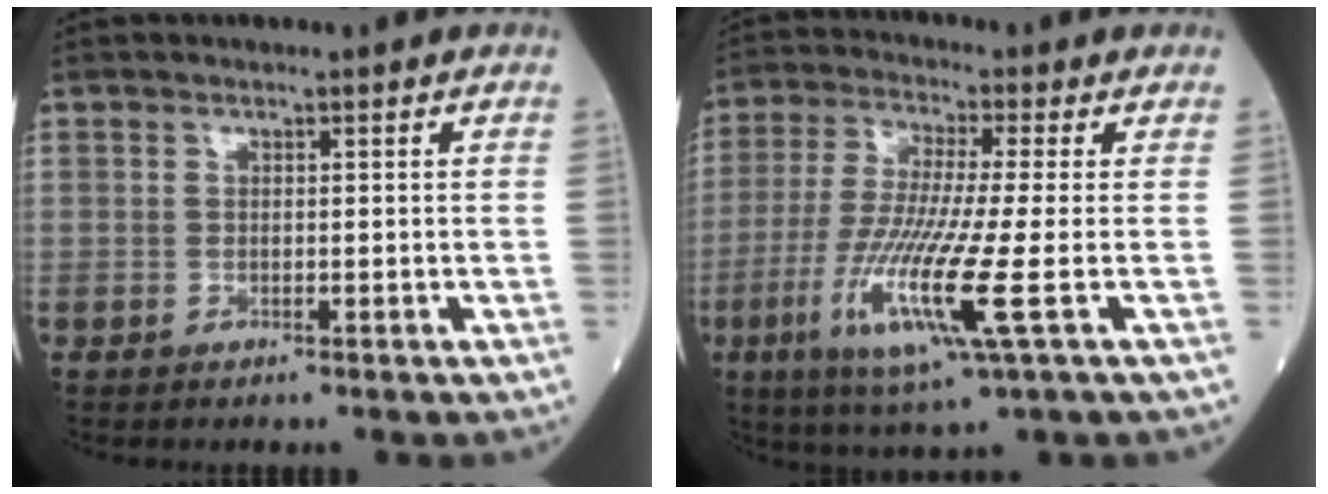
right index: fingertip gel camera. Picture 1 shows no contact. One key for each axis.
{"total": 13.3, "fx": -3.9, "fy": 0.1, "fz": 12.7, "tx": -0.266, "ty": -0.027, "tz": -0.079}